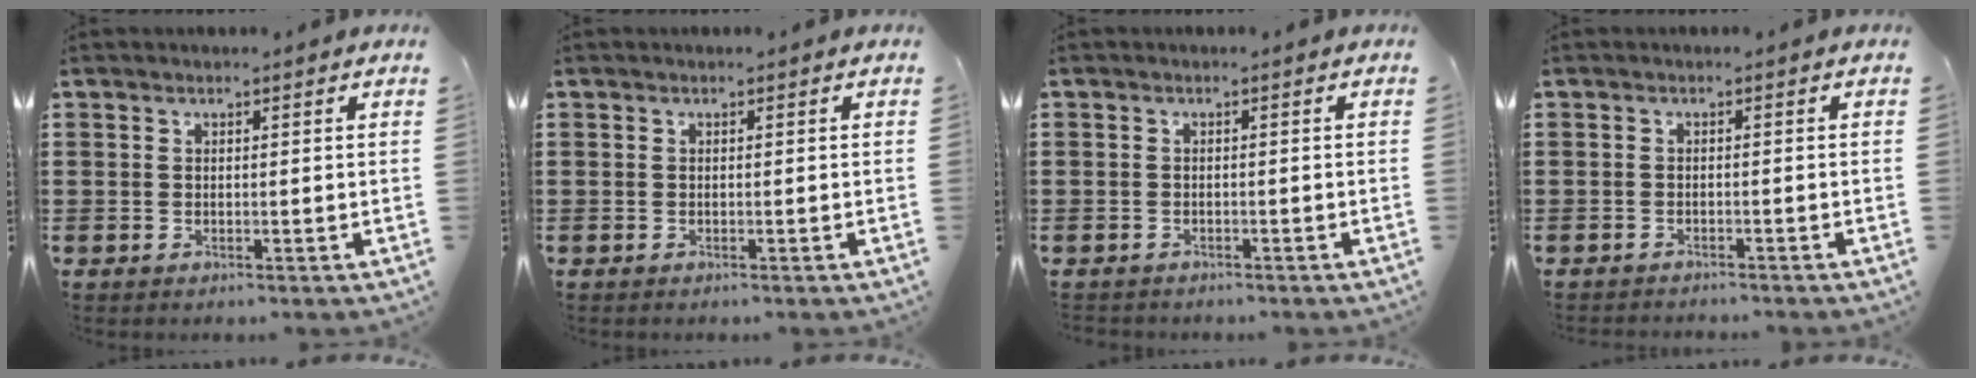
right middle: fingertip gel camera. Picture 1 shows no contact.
{"total": 0.0}
{"total": 1.3, "force": [-1.1, 0.6, -0.2], "torque": [0.002, 0.003, -0.026]}
{"total": 1.1, "force": [-1.1, 0.1, -0.1], "torque": [-0.002, 0.003, -0.025]}